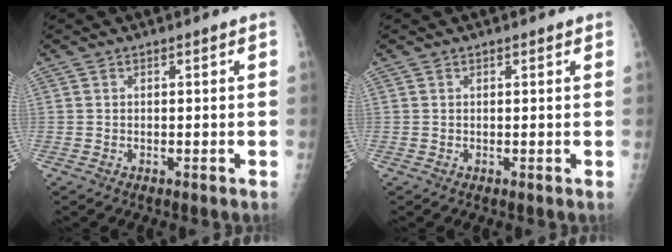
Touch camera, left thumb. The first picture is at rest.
{"total": 0.6, "force": [0.5, 0.2, 0.3], "torque": [-0.006, -0.001, 0.005]}